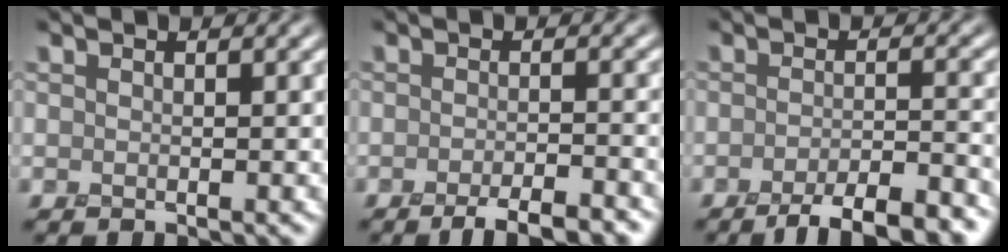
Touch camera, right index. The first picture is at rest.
{"total": 4.4, "force": [-3.2, 0.9, 3.0], "torque": [-0.037, 0.001, -0.050]}
{"total": 6.6, "force": [-4.6, 1.6, 4.5], "torque": [-0.060, 0.001, -0.070]}